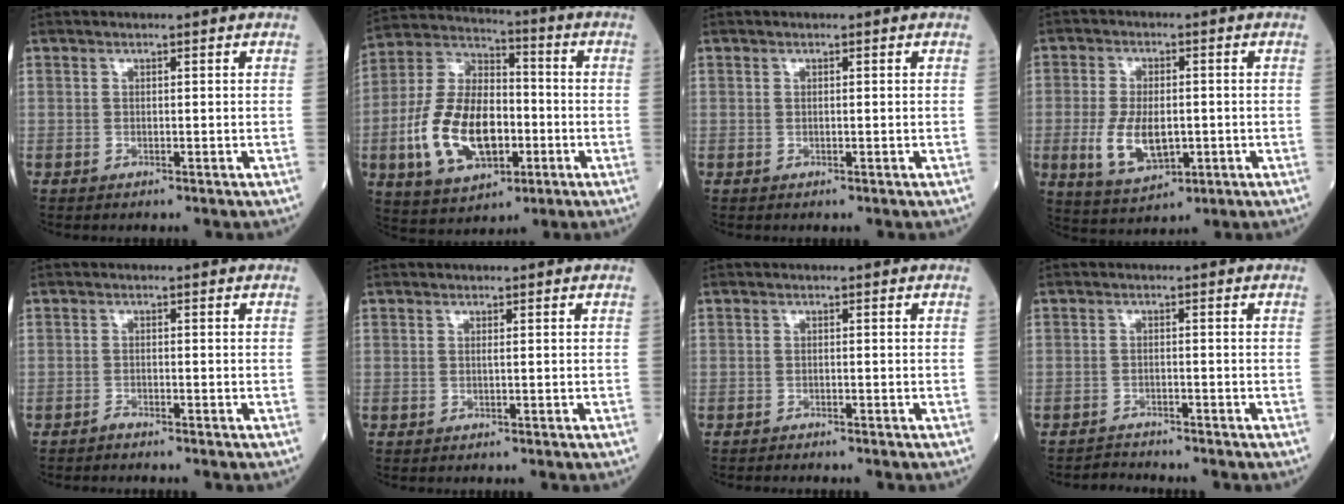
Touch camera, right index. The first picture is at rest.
{"total": 16.4, "force": [-3.9, 8.9, 13.3], "torque": [-0.284, 0.011, -0.062]}
{"total": 0.0}
{"total": 8.3, "force": [-1.6, 4.0, 7.1], "torque": [-0.147, -0.009, -0.015]}
{"total": 0.7, "force": [-0.7, -0.2, 0.0], "torque": [-0.002, -0.001, -0.011]}
{"total": 0.0}
{"total": 1.0, "force": [-1.0, -0.2, 0.2], "torque": [-0.003, 0.000, -0.013]}
{"total": 2.0, "force": [-1.8, -0.4, -0.8], "torque": [0.016, -0.012, -0.029]}